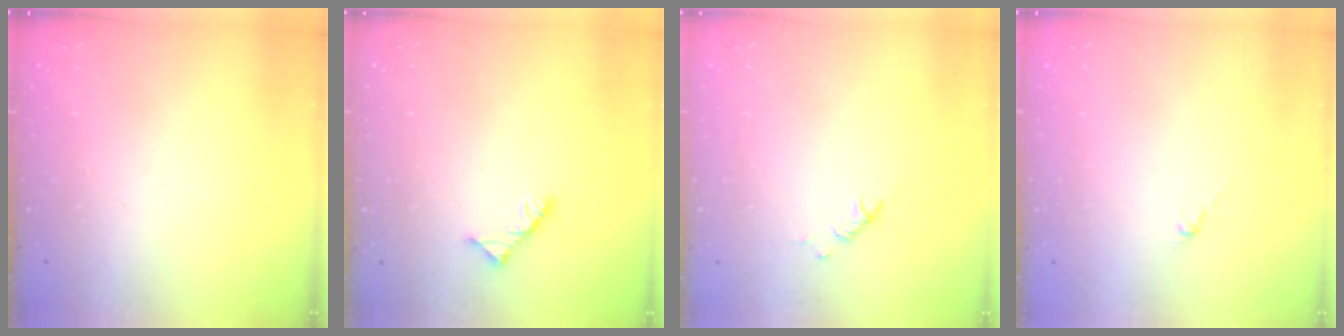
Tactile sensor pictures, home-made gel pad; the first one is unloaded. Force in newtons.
{"total": 2.9, "press": 2.9, "slide": 0.4}
{"total": 2.9, "press": 2.9, "slide": 0.6}
{"total": 0.0}